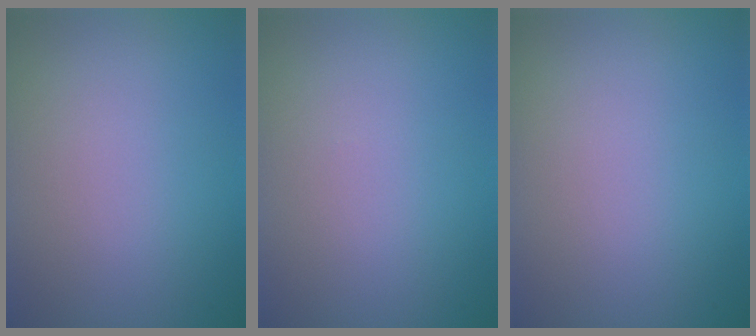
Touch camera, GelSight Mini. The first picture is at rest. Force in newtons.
{"total": 0.0}
{"total": 0.0}